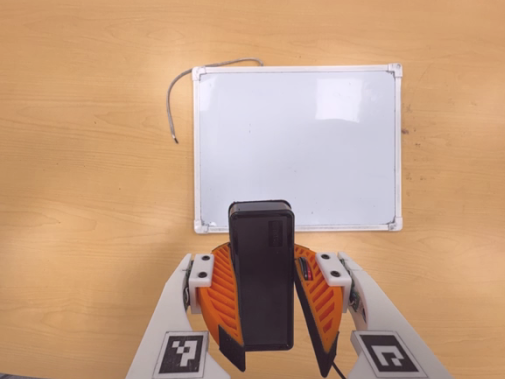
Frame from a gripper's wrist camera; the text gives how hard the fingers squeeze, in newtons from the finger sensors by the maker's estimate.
{"total": 9.9, "left": 9.9, "right": 9.9}